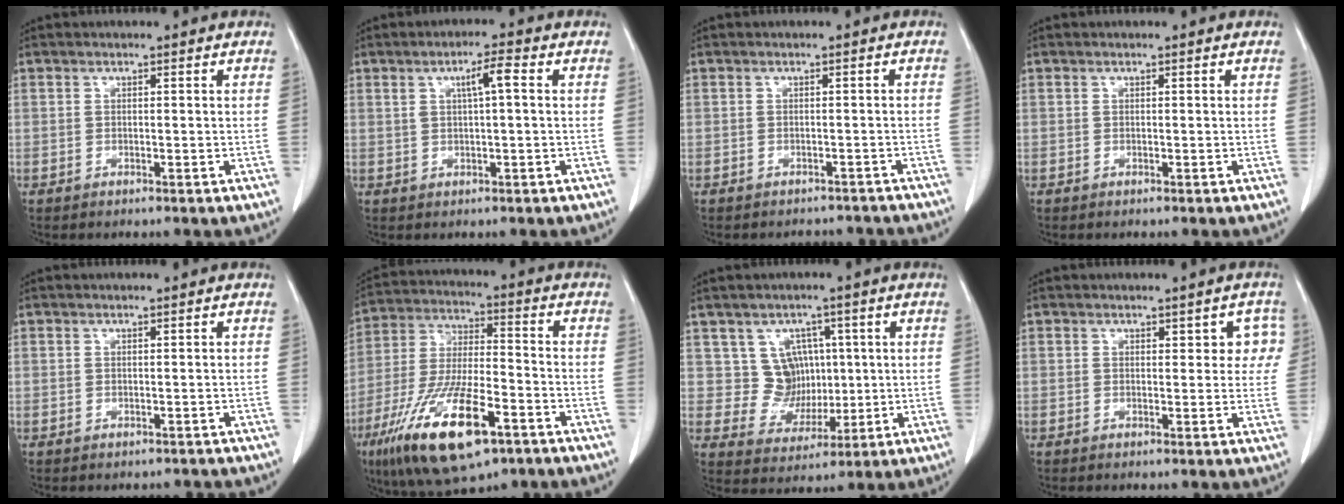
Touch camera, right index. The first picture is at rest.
{"total": 3.8, "force": [1.1, 0.4, 3.6], "torque": [-0.062, 0.008, 0.019]}
{"total": 5.5, "force": [-5.1, 2.0, 0.2], "torque": [0.004, 0.013, -0.047]}
{"total": 0.0}
{"total": 1.3, "force": [-1.0, 0.8, 0.1], "torque": [0.002, 0.005, -0.013]}
{"total": 18.2, "force": [-9.7, 5.0, 14.6], "torque": [-0.305, -0.024, -0.168]}
{"total": 6.6, "force": [1.8, 6.0, 2.1], "torque": [-0.029, 0.012, 0.046]}
{"total": 3.9, "force": [1.5, 2.2, 2.9], "torque": [-0.013, 0.012, 0.013]}